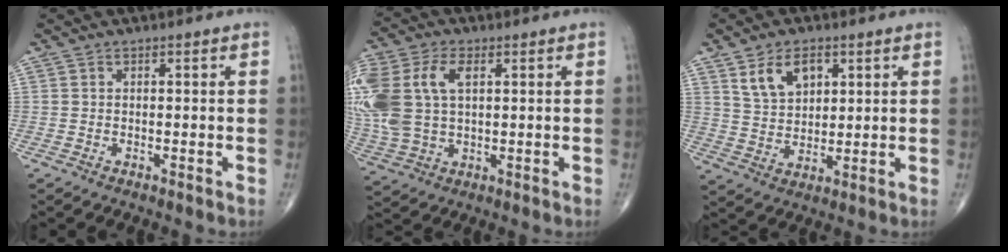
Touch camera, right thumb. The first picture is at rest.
{"total": 18.2, "force": [3.8, 11.3, 13.8], "torque": [-0.349, 0.015, 0.077]}
{"total": 8.1, "force": [3.8, 5.0, 5.0], "torque": [-0.071, -0.019, 0.077]}